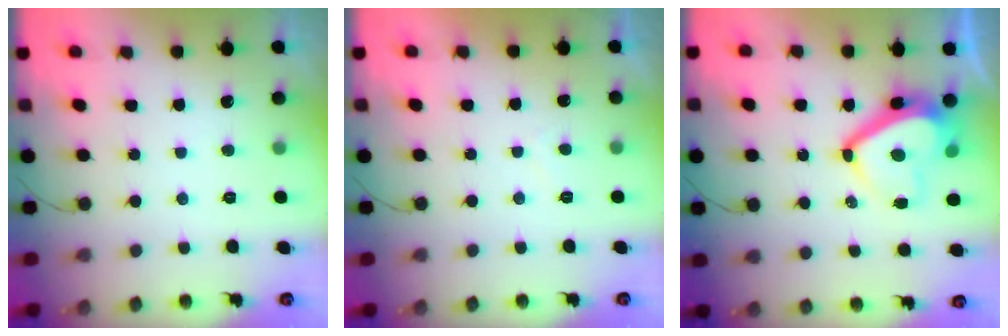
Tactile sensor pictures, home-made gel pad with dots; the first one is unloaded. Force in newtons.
{"total": 0.9, "press": 0.7, "slide": 0.6}
{"total": 11.7, "press": 11.6, "slide": 1.5}